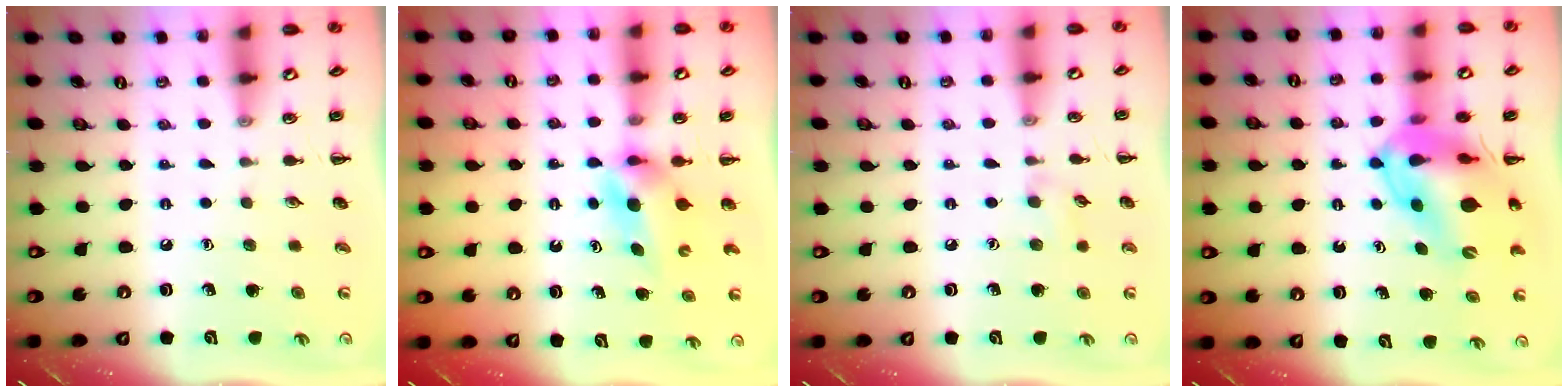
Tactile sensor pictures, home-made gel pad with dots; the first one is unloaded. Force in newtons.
{"total": 3.9, "press": 3.9, "slide": 0.5}
{"total": 5.8, "press": 5.4, "slide": 2.1}
{"total": 16.3, "press": 15.6, "slide": 4.7}